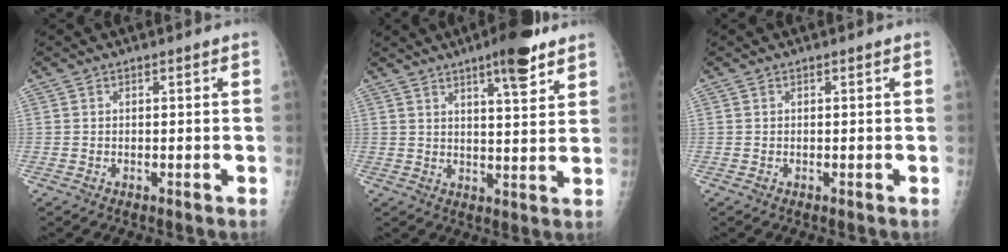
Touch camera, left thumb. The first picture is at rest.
{"total": 9.2, "force": [5.9, 2.1, 6.8], "torque": [-0.084, -0.031, 0.083]}
{"total": 0.0}